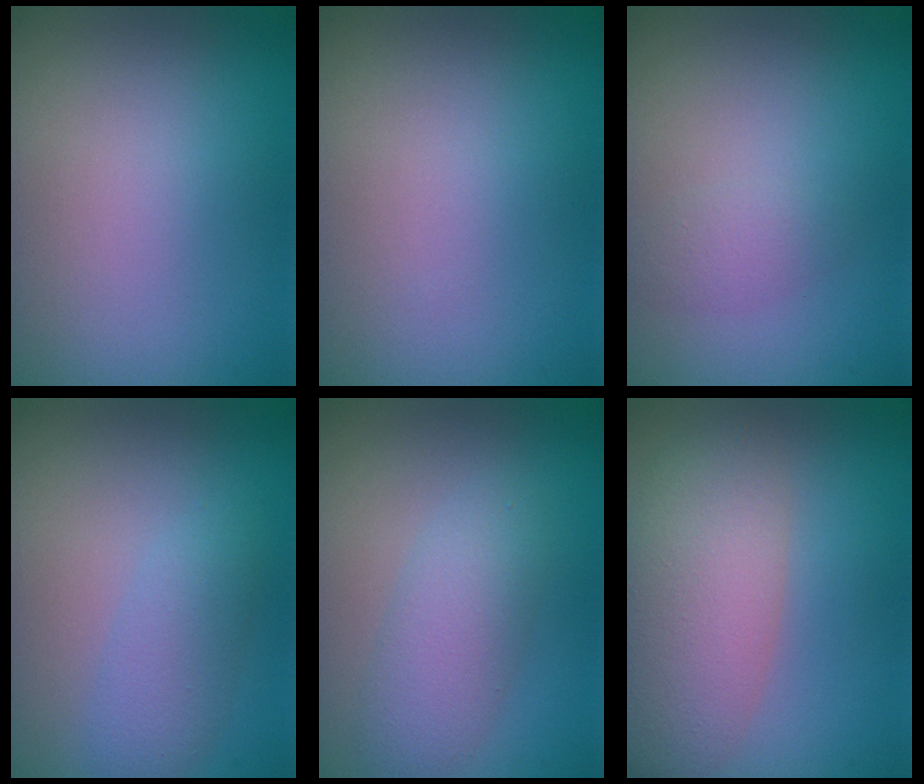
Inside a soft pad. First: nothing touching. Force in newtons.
{"total": 0.0}
{"total": 1.4, "press": 1.4, "slide": 0.0}
{"total": 2.4, "press": 2.4, "slide": 0.1}
{"total": 3.2, "press": 3.2, "slide": 0.1}
{"total": 6.8, "press": 6.8, "slide": 0.3}